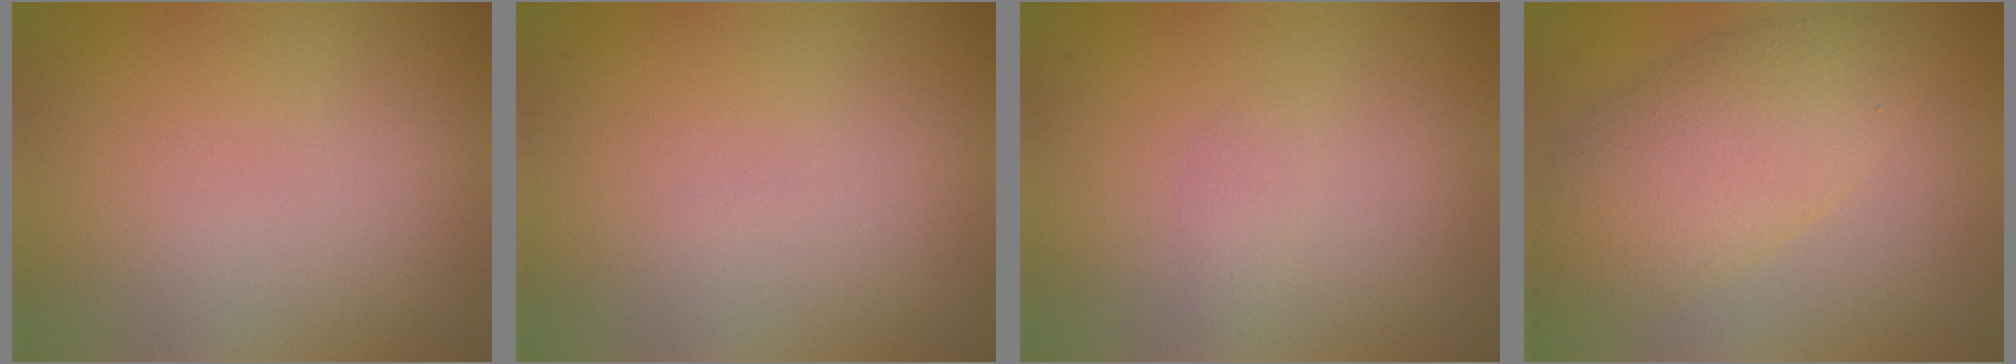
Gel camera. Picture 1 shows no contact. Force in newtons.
{"total": 0.0}
{"total": 0.8, "press": 0.8, "slide": 0.0}
{"total": 6.4, "press": 6.4, "slide": 0.2}